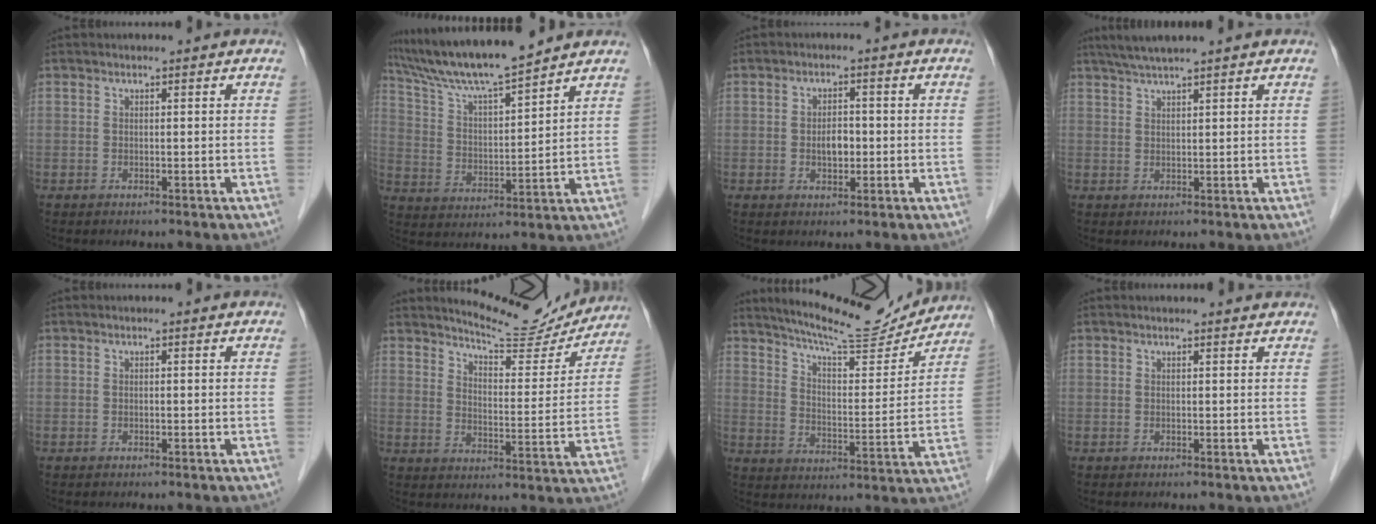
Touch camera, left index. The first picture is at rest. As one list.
[{"total": 12.6, "force": [11.3, -0.4, 5.5], "torque": [-0.107, 0.009, 0.209]}, {"total": 3.0, "force": [-0.6, 1.7, 2.3], "torque": [-0.038, 0.001, -0.007]}, {"total": 4.9, "force": [4.1, -0.4, 2.7], "torque": [-0.051, 0.024, 0.077]}, {"total": 0.0}, {"total": 14.0, "force": [13.4, 2.5, 3.5], "torque": [-0.048, -0.031, 0.174]}, {"total": 15.9, "force": [15.0, 1.8, 5.1], "torque": [-0.085, -0.019, 0.219]}, {"total": 3.1, "force": [3.0, 0.5, 0.8], "torque": [-0.011, 0.012, 0.030]}]